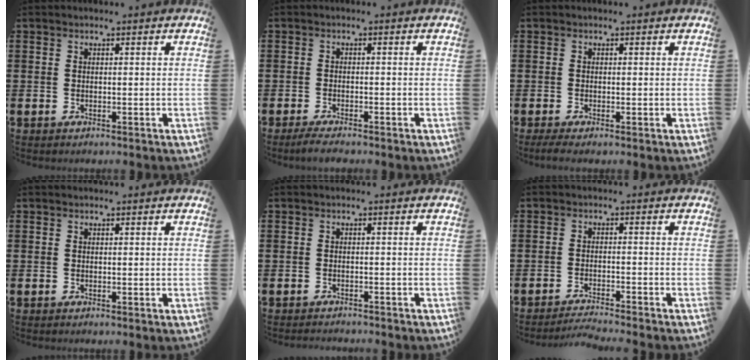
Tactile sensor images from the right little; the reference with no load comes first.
{"total": 1.7, "force": [-1.5, 0.1, 0.9], "torque": [-0.016, 0.003, -0.029]}
{"total": 0.9, "force": [-0.4, 0.1, 0.8], "torque": [-0.014, -0.002, -0.008]}
{"total": 0.0}
{"total": 1.0, "force": [-1.0, -0.1, -0.1], "torque": [0.000, 0.001, -0.021]}
{"total": 2.2, "force": [-2.1, -0.3, 0.3], "torque": [-0.005, 0.002, -0.043]}